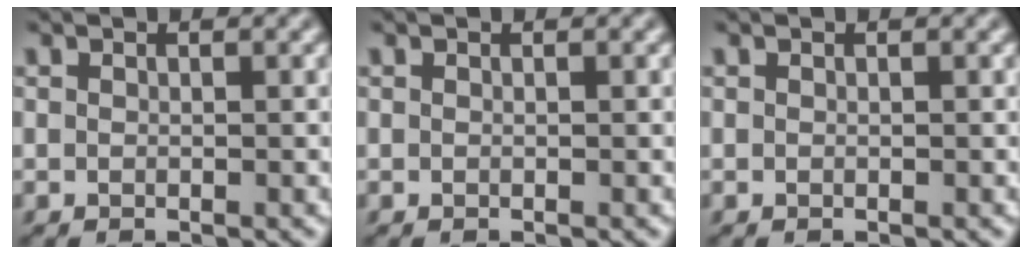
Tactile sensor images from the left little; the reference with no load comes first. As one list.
[{"total": 0.0}, {"total": 0.0}]